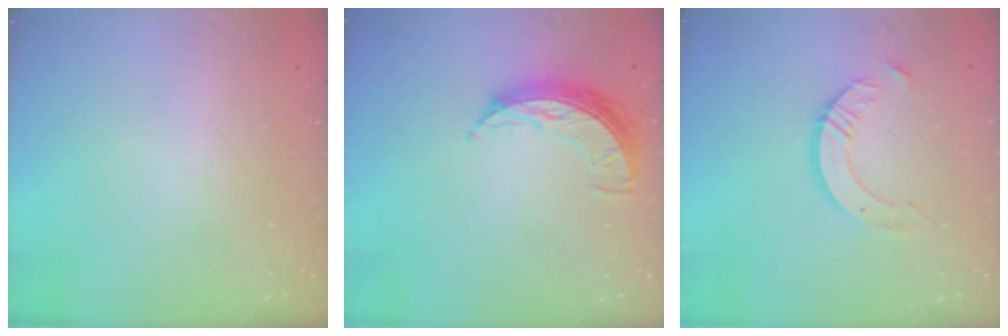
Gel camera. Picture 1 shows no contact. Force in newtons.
{"total": 7.8, "press": 7.8, "slide": 0.6}
{"total": 9.2, "press": 9.1, "slide": 0.8}